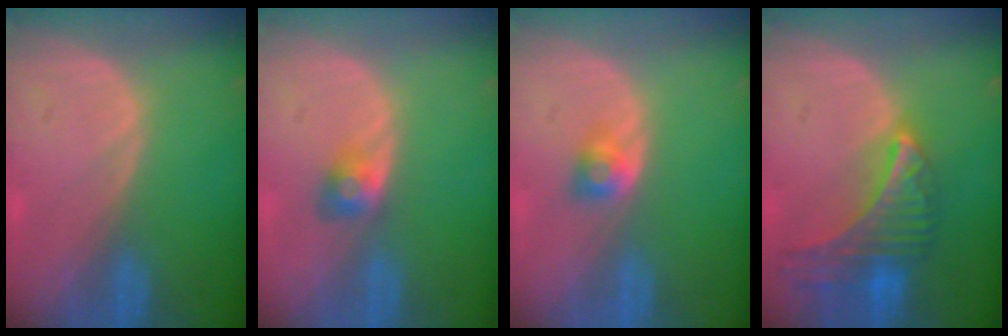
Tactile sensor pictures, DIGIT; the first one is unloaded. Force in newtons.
{"total": 2.8, "press": 2.5, "slide": 1.2}
{"total": 2.7, "press": 2.4, "slide": 1.1}
{"total": 9.0, "press": 7.9, "slide": 4.3}